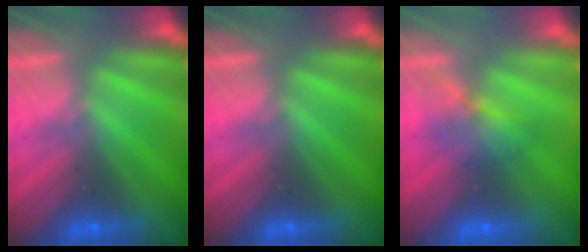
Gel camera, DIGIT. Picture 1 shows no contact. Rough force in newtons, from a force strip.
{"total": 0.0}
{"total": 1.6}